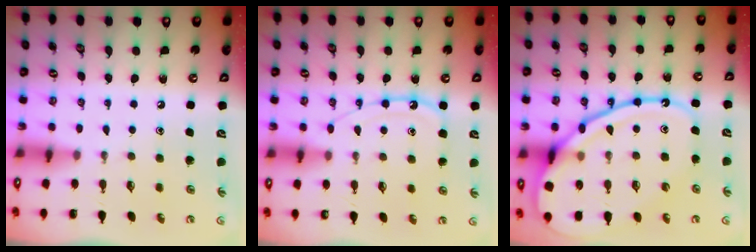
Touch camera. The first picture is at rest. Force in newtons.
{"total": 11.1, "press": 11.0, "slide": 1.0}
{"total": 19.5, "press": 19.4, "slide": 1.2}